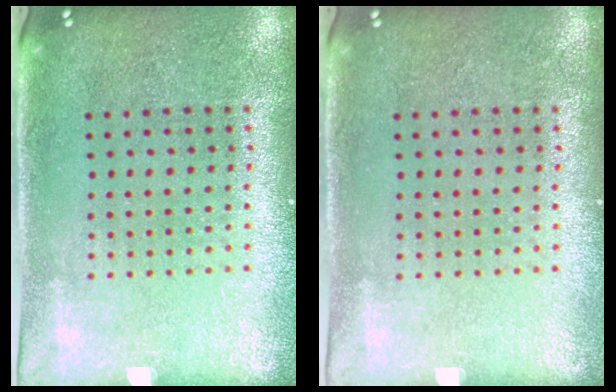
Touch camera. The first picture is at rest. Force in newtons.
{"total": 0.0}